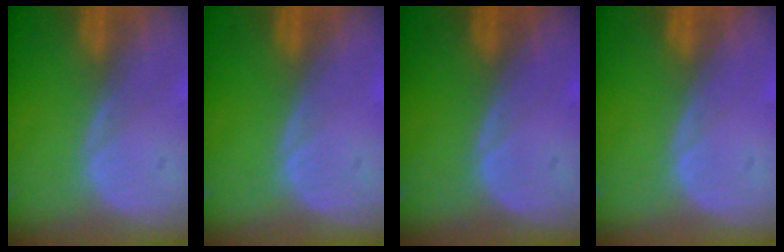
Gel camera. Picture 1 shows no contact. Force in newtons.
{"total": 0.0}
{"total": 0.0}
{"total": 0.0}